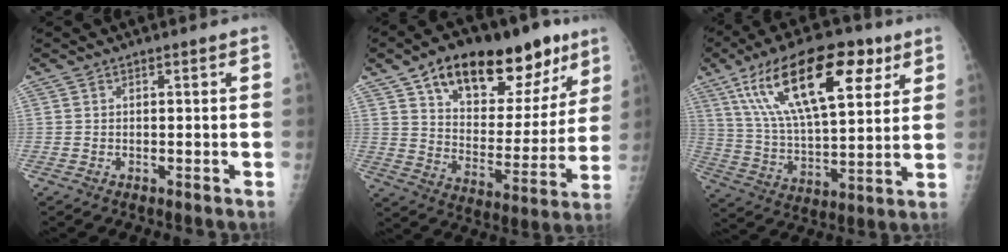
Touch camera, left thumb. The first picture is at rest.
{"total": 25.0, "force": [14.6, 12.5, 16.0], "torque": [-0.191, -0.028, 0.227]}
{"total": 23.8, "force": [11.4, 10.1, 18.3], "torque": [-0.294, -0.018, 0.197]}